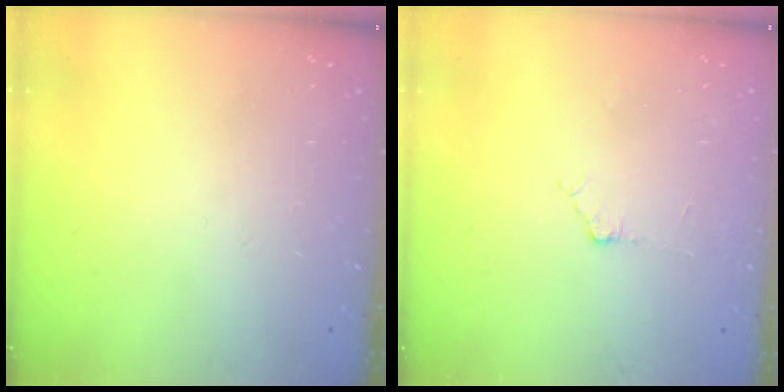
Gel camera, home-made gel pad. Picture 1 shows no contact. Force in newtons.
{"total": 3.0, "press": 3.0, "slide": 0.4}